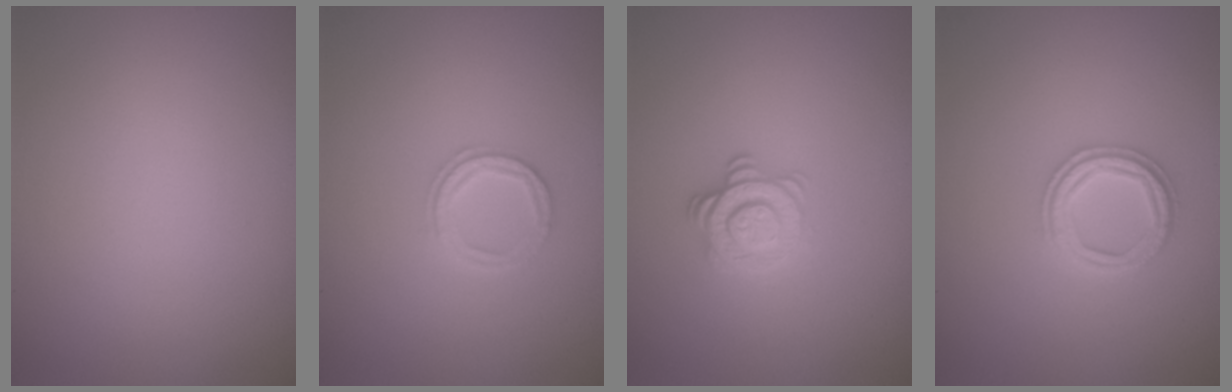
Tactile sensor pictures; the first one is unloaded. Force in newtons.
{"total": 2.1, "press": 2.0, "slide": 0.4}
{"total": 2.8, "press": 2.5, "slide": 1.3}
{"total": 2.4, "press": 2.4, "slide": 0.3}